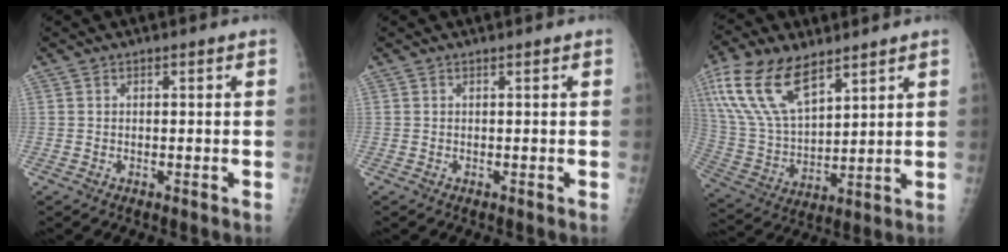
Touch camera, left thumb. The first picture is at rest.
{"total": 0.0}
{"total": 17.5, "force": [10.2, 8.2, 11.6], "torque": [-0.217, -0.034, 0.204]}